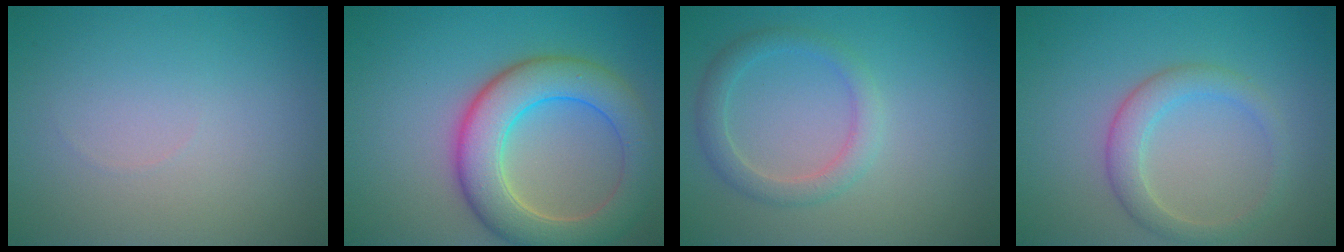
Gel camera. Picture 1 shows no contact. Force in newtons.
{"total": 8.0, "press": 7.9, "slide": 0.7}
{"total": 2.5, "press": 2.5, "slide": 0.1}
{"total": 3.0, "press": 3.0, "slide": 0.1}